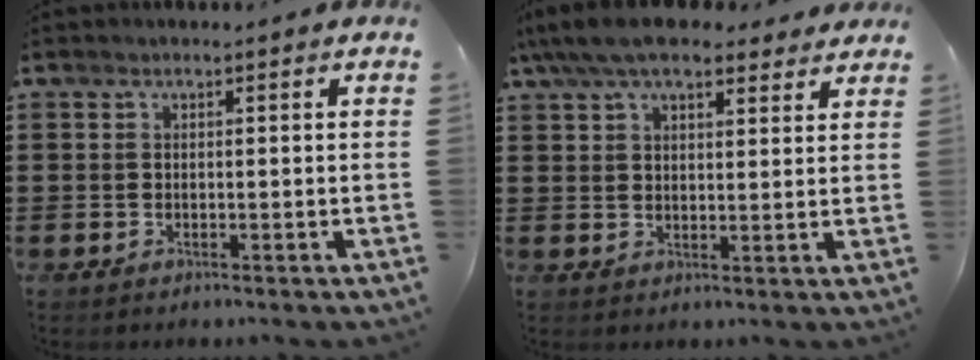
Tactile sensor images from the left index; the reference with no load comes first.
{"total": 8.2, "force": [6.7, 2.2, 4.1], "torque": [-0.098, -0.007, 0.125]}